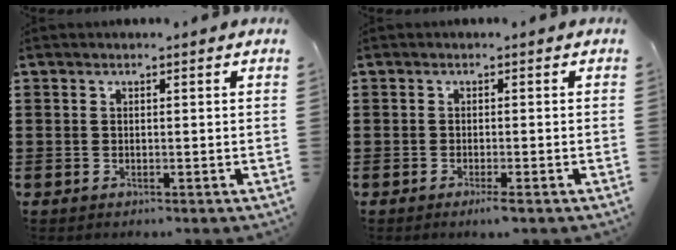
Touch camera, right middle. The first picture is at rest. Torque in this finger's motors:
{"motor_torque": [0.93, 0.21, 0.13, 0.05]}